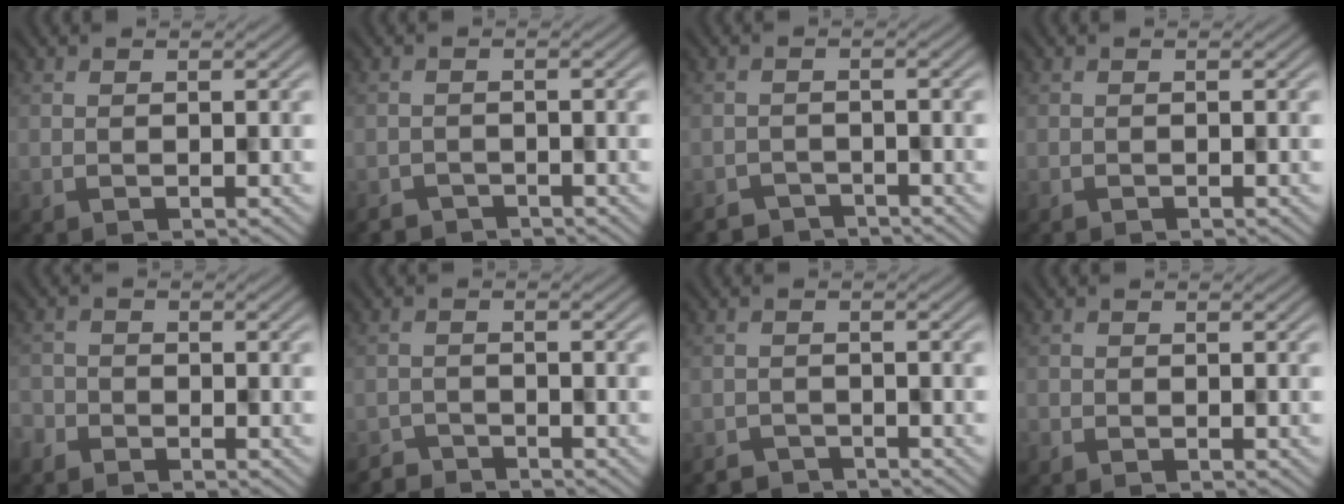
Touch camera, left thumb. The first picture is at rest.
{"total": 2.2, "force": [-2.0, 0.8, -0.4], "torque": [0.010, -0.005, -0.033]}
{"total": 2.8, "force": [-2.6, 0.9, -0.3], "torque": [0.009, -0.005, -0.043]}
{"total": 0.5, "force": [-0.5, 0.1, -0.2], "torque": [0.004, -0.002, -0.008]}
{"total": 1.8, "force": [-1.7, 0.7, -0.4], "torque": [0.011, -0.006, -0.038]}
{"total": 2.5, "force": [-2.4, 0.4, -0.4], "torque": [0.014, -0.001, -0.046]}
{"total": 2.7, "force": [-2.5, 0.7, -0.3], "torque": [0.010, -0.004, -0.044]}
{"total": 0.8, "force": [-0.7, 0.3, -0.2], "torque": [0.006, -0.004, -0.011]}